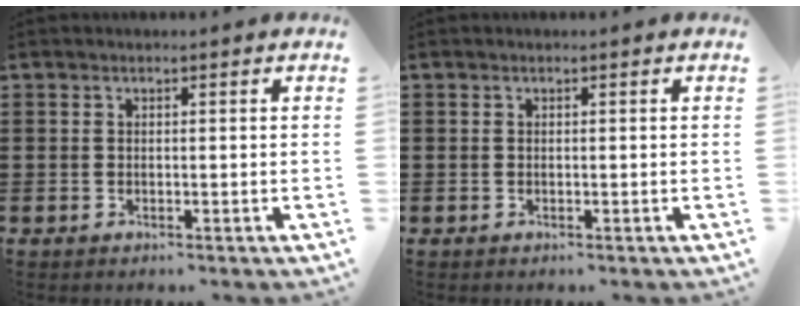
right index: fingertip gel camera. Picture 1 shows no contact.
{"total": 0.0}